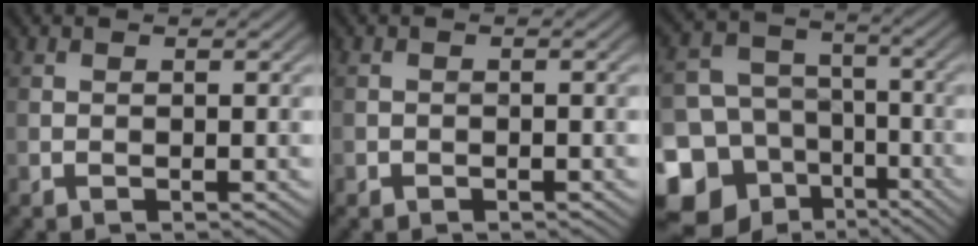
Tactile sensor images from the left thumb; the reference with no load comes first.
{"total": 0.8, "force": [-0.5, 0.6, 0.2], "torque": [-0.001, -0.002, -0.009]}
{"total": 16.1, "force": [-7.4, 13.0, 5.9], "torque": [-0.184, -0.039, -0.117]}